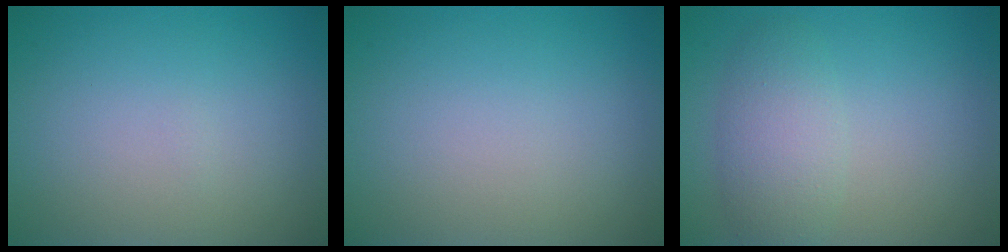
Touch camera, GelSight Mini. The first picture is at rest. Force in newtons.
{"total": 0.0}
{"total": 3.4, "press": 3.4, "slide": 0.1}